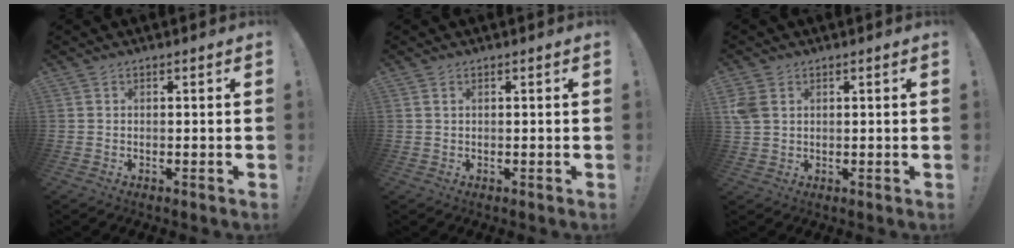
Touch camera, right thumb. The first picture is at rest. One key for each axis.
{"total": 1.0, "fx": 0.5, "fy": 0.2, "fz": 0.8, "tx": -0.018, "ty": 0.003, "tz": 0.010}
{"total": 4.8, "fx": 1.7, "fy": 3.5, "fz": 2.9, "tx": -0.062, "ty": 0.000, "tz": 0.037}